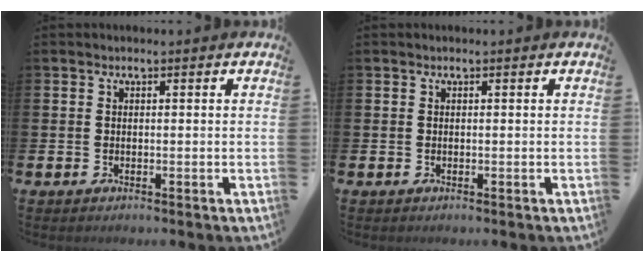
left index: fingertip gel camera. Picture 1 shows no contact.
{"total": 0.0}